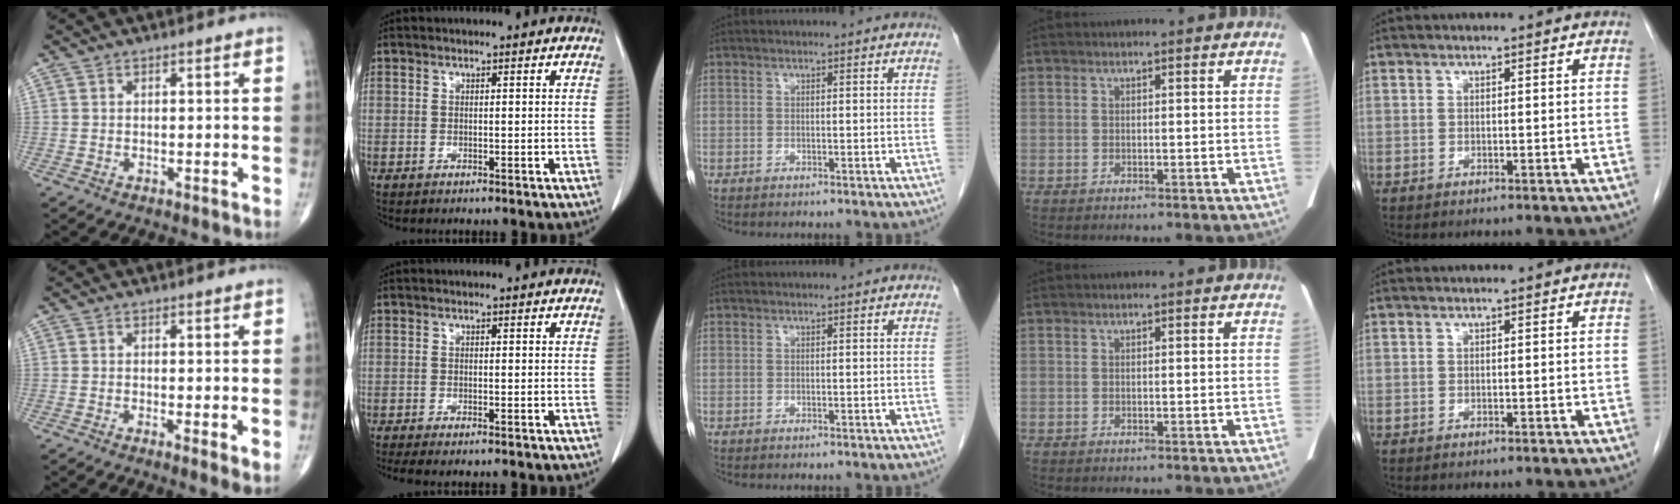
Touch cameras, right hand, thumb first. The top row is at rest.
{"thumb": {"total": 3.0, "force": [-0.3, 0.7, 3.0], "torque": [-0.054, -0.013, -0.010]}, "index": {"total": 3.6, "force": [-2.9, 0.4, 2.0], "torque": [-0.027, -0.008, -0.043]}}